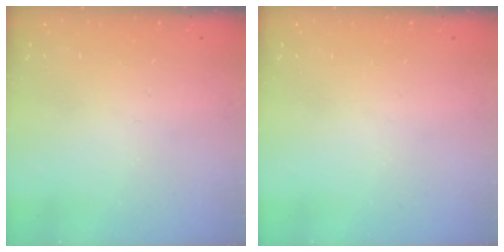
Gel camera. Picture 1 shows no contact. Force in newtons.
{"total": 0.0}